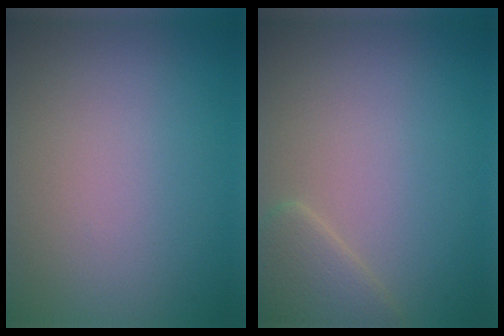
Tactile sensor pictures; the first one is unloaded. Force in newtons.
{"total": 2.4, "press": 2.4, "slide": 0.1}